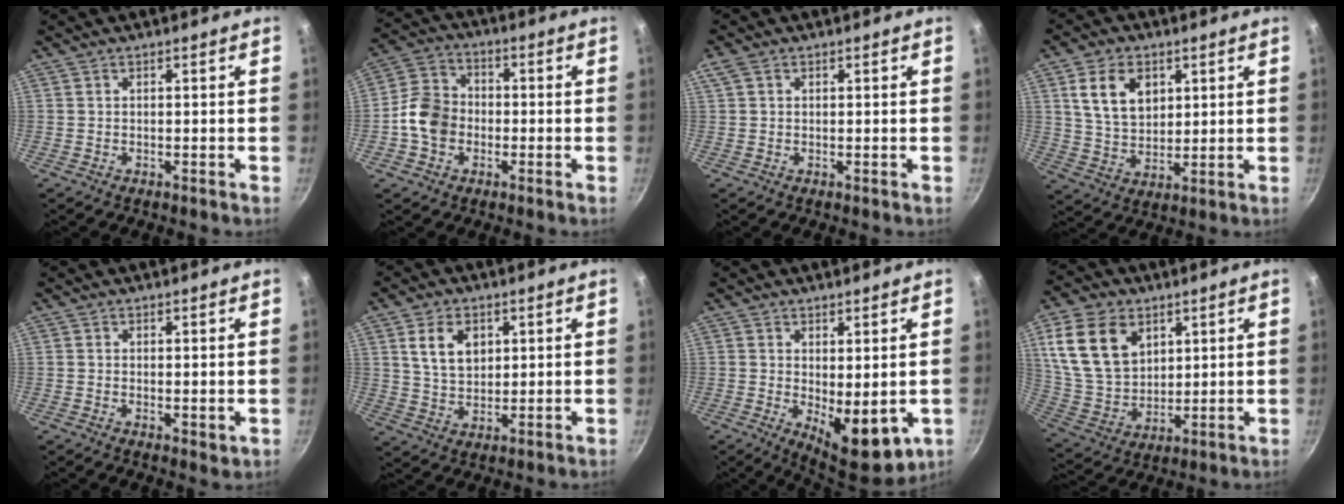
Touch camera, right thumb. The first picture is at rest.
{"total": 9.7, "force": [-2.1, 7.8, 5.4], "torque": [-0.075, 0.025, -0.055]}
{"total": 2.3, "force": [0.9, 1.6, 1.3], "torque": [-0.027, 0.007, 0.018]}
{"total": 10.5, "force": [3.8, 7.2, 6.6], "torque": [-0.098, -0.016, 0.075]}
{"total": 1.8, "force": [0.6, 0.9, 1.5], "torque": [-0.022, -0.010, 0.006]}
{"total": 8.1, "force": [2.9, 5.6, 5.1], "torque": [-0.073, -0.013, 0.058]}
{"total": 9.5, "force": [-0.5, 4.5, 8.4], "torque": [-0.098, -0.017, 0.006]}
{"total": 16.6, "force": [6.5, 11.6, 9.9], "torque": [-0.161, -0.020, 0.137]}